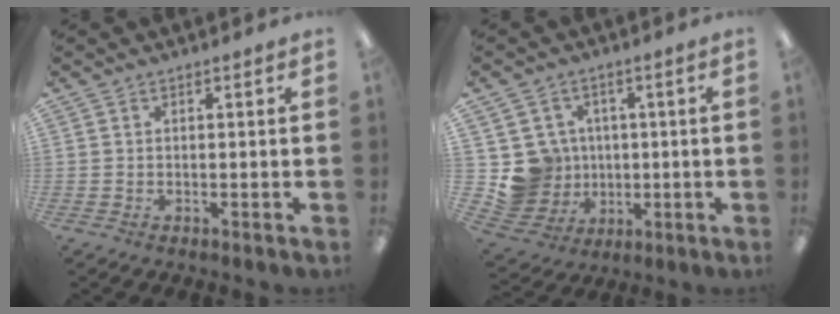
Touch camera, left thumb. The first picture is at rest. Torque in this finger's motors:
{"motor_torque": [-0.08, 0.17, 0.02, -0.04, 0.01]}